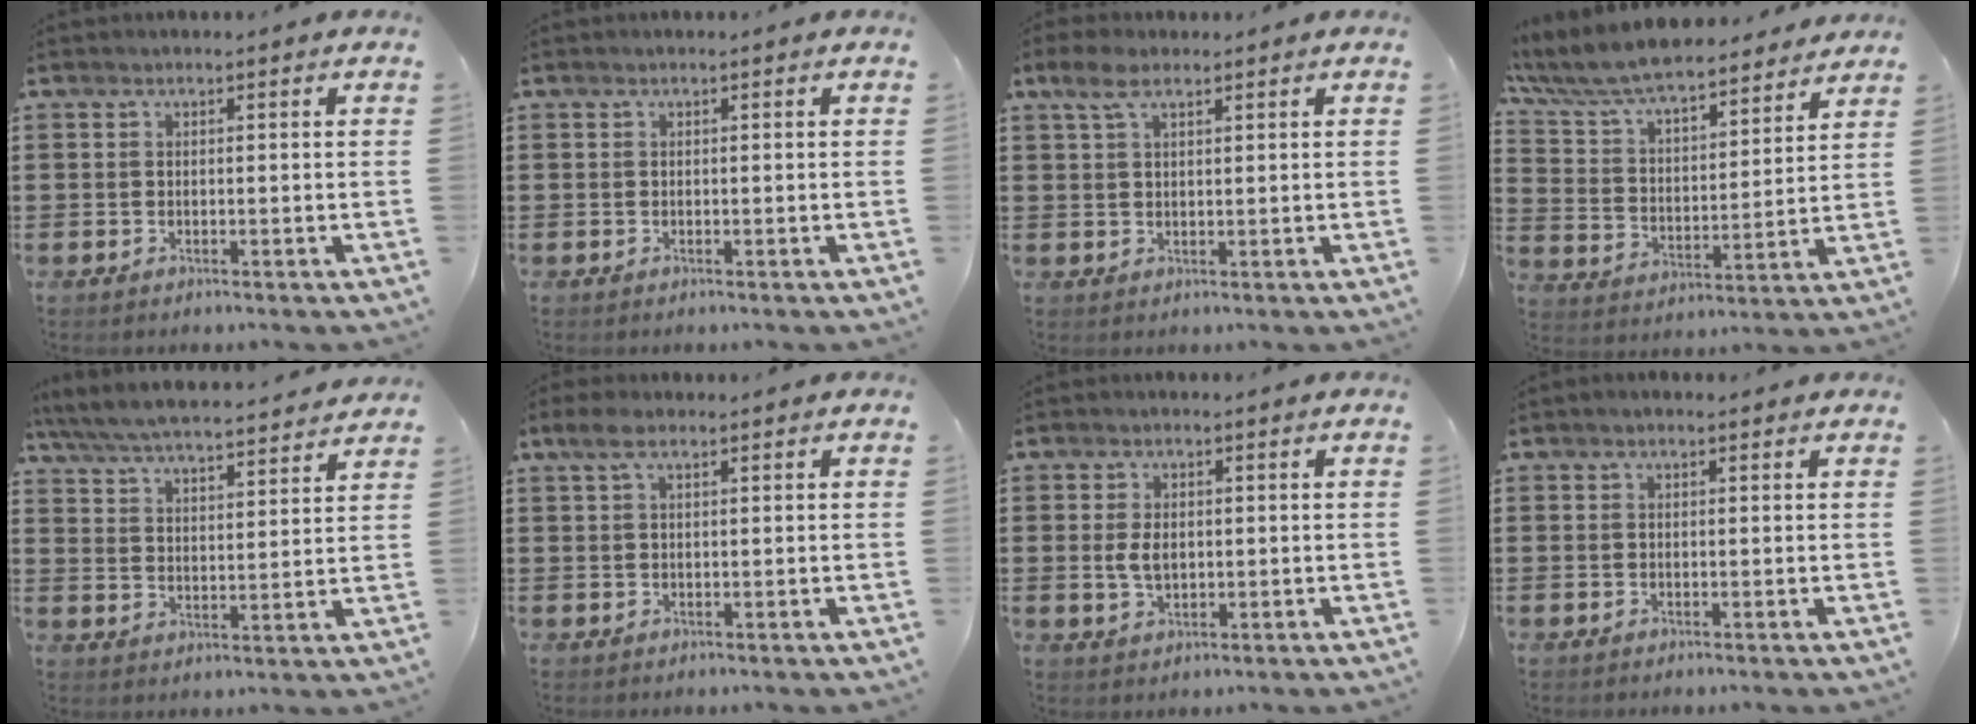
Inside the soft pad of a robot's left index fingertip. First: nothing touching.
{"total": 0.0}
{"total": 3.9, "force": [2.1, 1.7, 2.9], "torque": [-0.062, 0.005, 0.038]}
{"total": 8.3, "force": [7.7, 1.3, 2.7], "torque": [-0.088, -0.046, 0.133]}
{"total": 5.9, "force": [5.7, 0.0, 1.5], "torque": [-0.055, -0.039, 0.097]}
{"total": 3.0, "force": [1.2, 1.2, 2.4], "torque": [-0.051, 0.006, 0.020]}
{"total": 3.5, "force": [0.2, 2.1, 2.8], "torque": [-0.064, 0.003, 0.002]}
{"total": 0.5, "force": [0.2, 0.3, 0.4], "torque": [-0.008, 0.003, 0.003]}